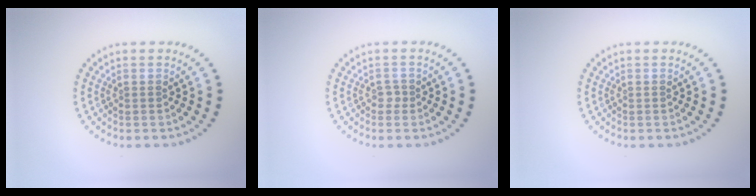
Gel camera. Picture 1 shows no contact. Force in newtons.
{"total": 0.9, "press": 0.7, "slide": 0.6}
{"total": 0.0}